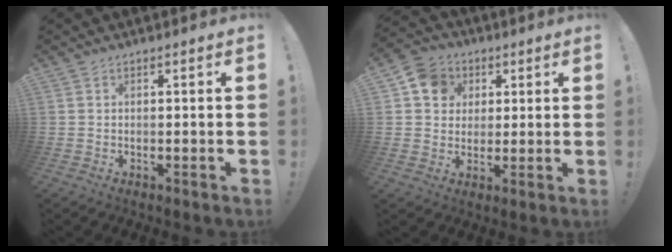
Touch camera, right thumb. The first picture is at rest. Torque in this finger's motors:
{"motor_torque": [-0.10, 1.02, 0.71, 0.05, 0.08]}